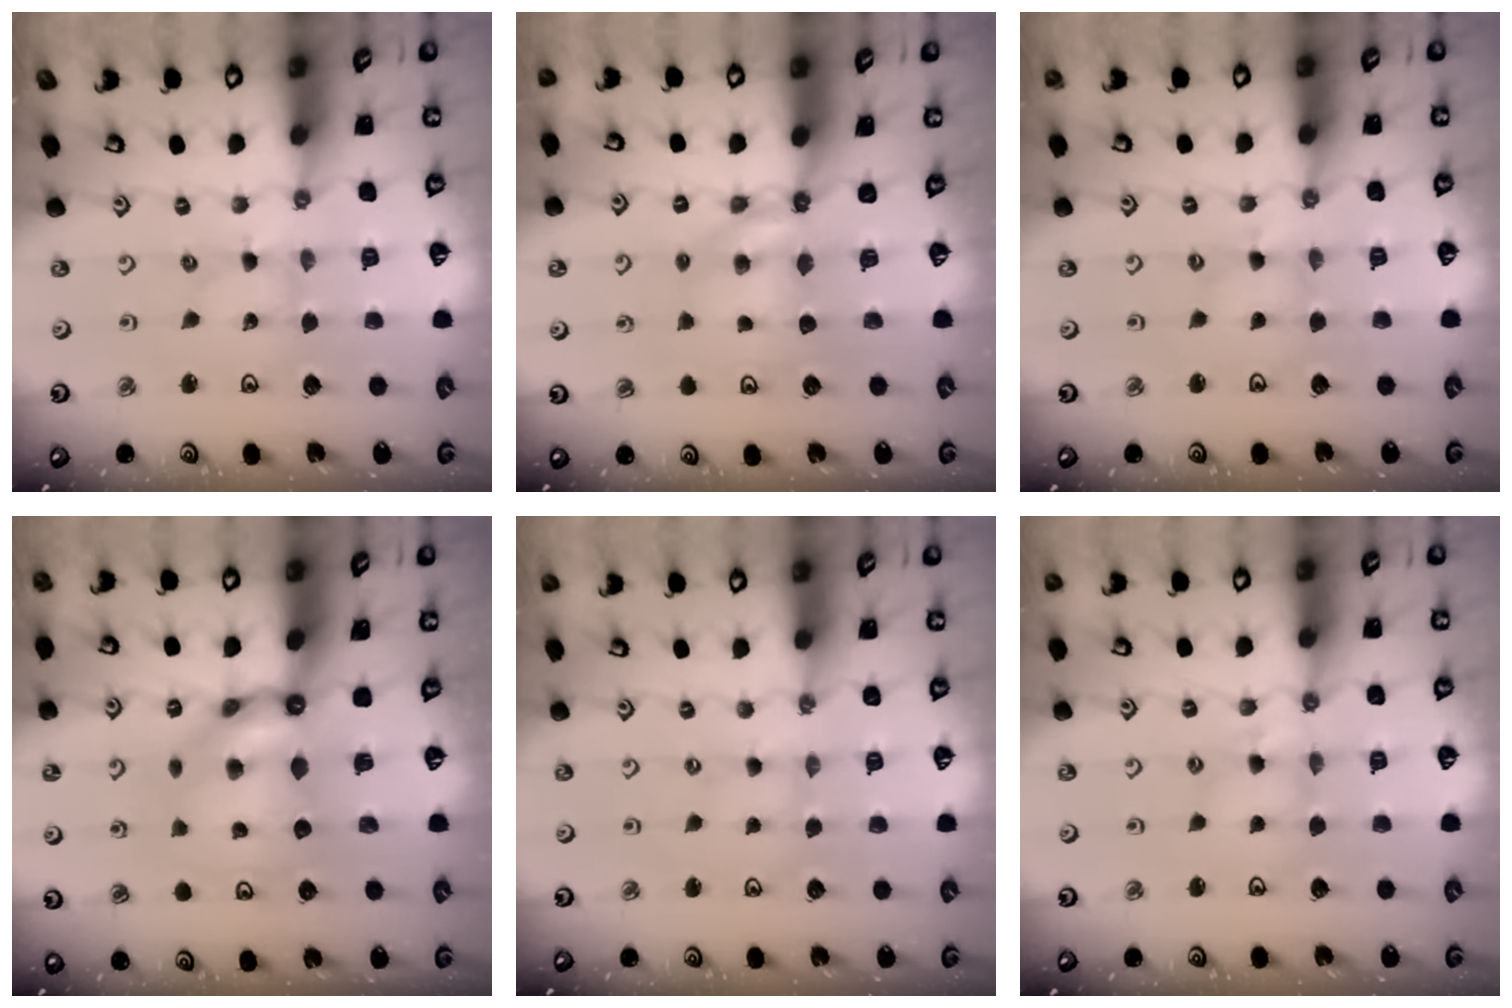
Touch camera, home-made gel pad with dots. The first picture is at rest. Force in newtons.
{"total": 5.8, "press": 5.8, "slide": 0.6}
{"total": 1.6, "press": 1.6, "slide": 0.2}
{"total": 8.8, "press": 8.8, "slide": 0.7}
{"total": 0.6, "press": 0.6, "slide": 0.1}
{"total": 6.2, "press": 6.2, "slide": 0.4}